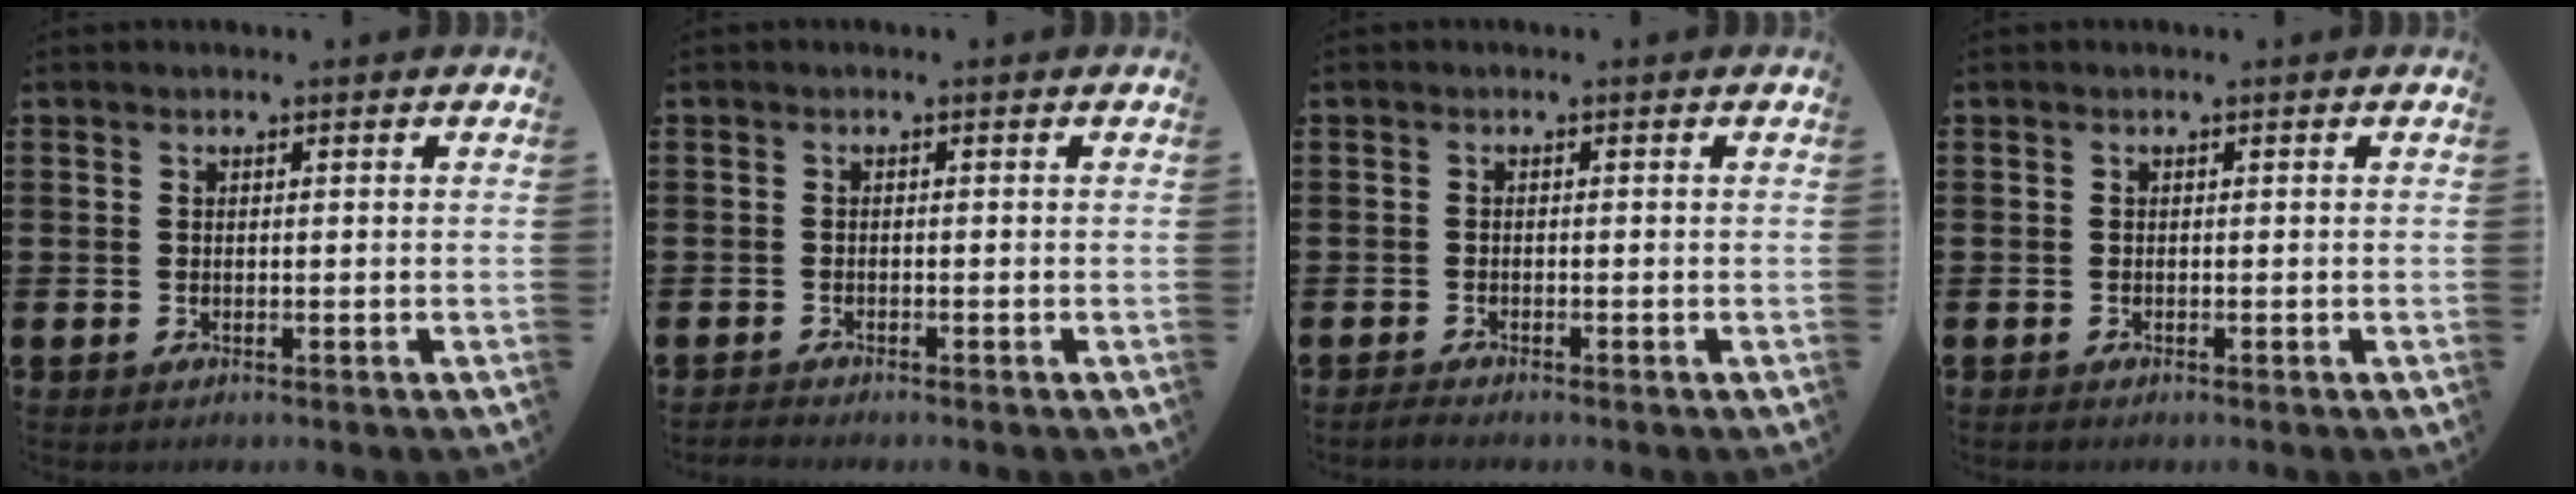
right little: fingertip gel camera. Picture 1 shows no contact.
{"total": 0.7, "force": [-0.7, 0.0, 0.1], "torque": [-0.003, -0.002, -0.015]}
{"total": 0.8, "force": [-0.7, 0.0, 0.4], "torque": [-0.008, -0.002, -0.013]}
{"total": 0.0}